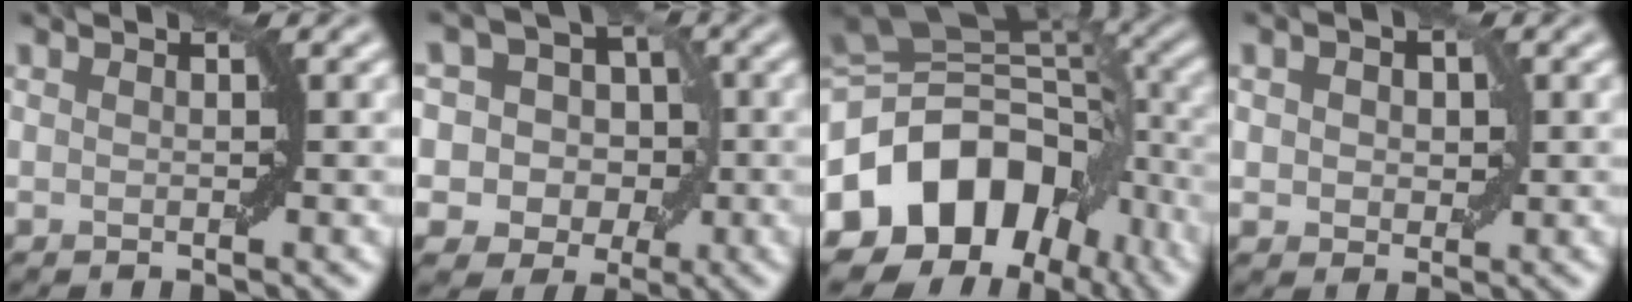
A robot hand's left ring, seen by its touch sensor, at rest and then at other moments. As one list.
[{"total": 8.9, "force": [1.0, 7.9, 3.8], "torque": [-0.047, 0.033, -0.029]}, {"total": 15.4, "force": [-5.3, 11.2, 9.2], "torque": [-0.179, -0.007, -0.093]}, {"total": 2.7, "force": [0.5, 2.1, 1.6], "torque": [-0.020, 0.009, 0.000]}]